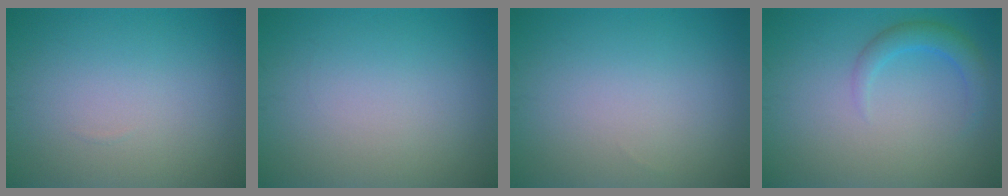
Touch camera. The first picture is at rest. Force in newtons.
{"total": 0.0}
{"total": 0.0}
{"total": 2.4, "press": 2.4, "slide": 0.1}